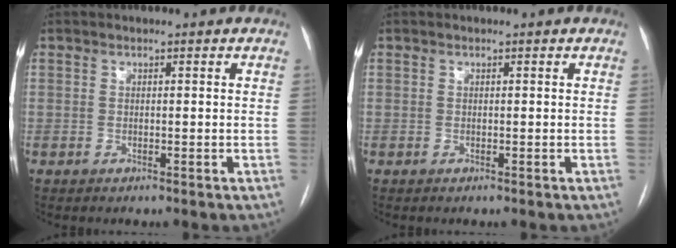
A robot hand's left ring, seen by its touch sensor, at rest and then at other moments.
{"total": 0.0}